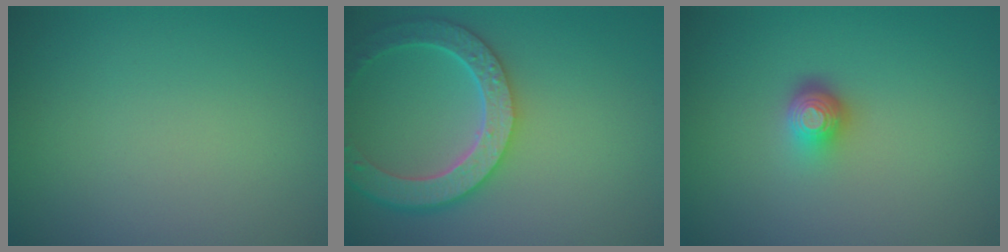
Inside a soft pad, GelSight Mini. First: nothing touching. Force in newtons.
{"total": 5.9, "press": 4.7, "slide": 3.5}
{"total": 2.2, "press": 1.5, "slide": 1.6}